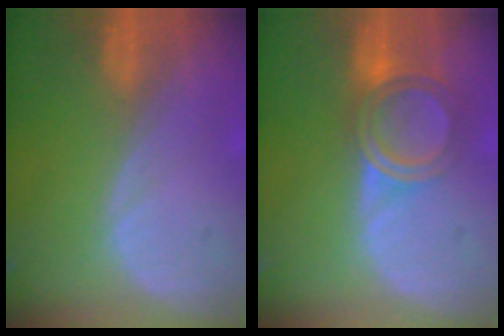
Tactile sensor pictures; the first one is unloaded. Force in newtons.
{"total": 6.0, "press": 5.3, "slide": 2.8}